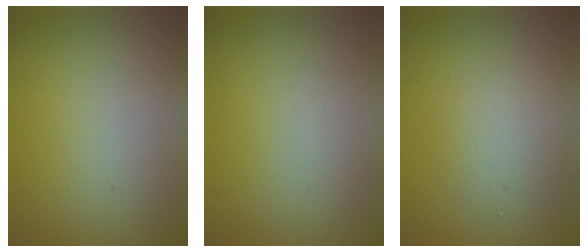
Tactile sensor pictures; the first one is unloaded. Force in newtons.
{"total": 0.0}
{"total": 2.4, "press": 2.4, "slide": 0.1}